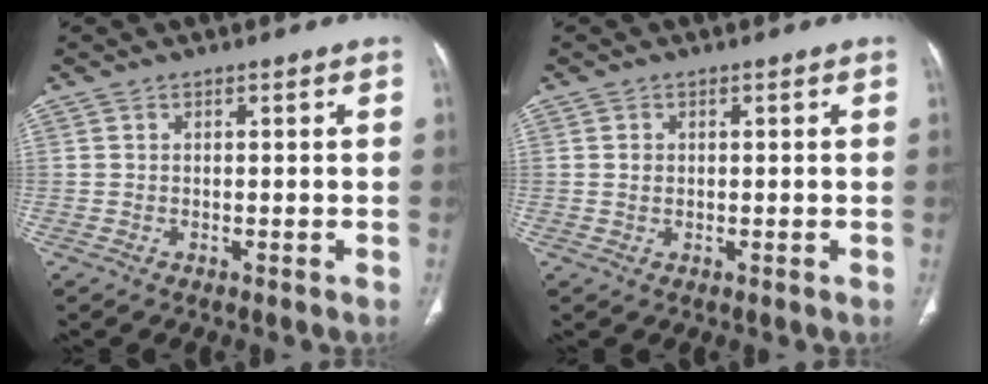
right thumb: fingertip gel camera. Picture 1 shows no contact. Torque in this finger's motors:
{"motor_torque": [-0.36, -0.37, 0.37, 0.02, -0.02]}